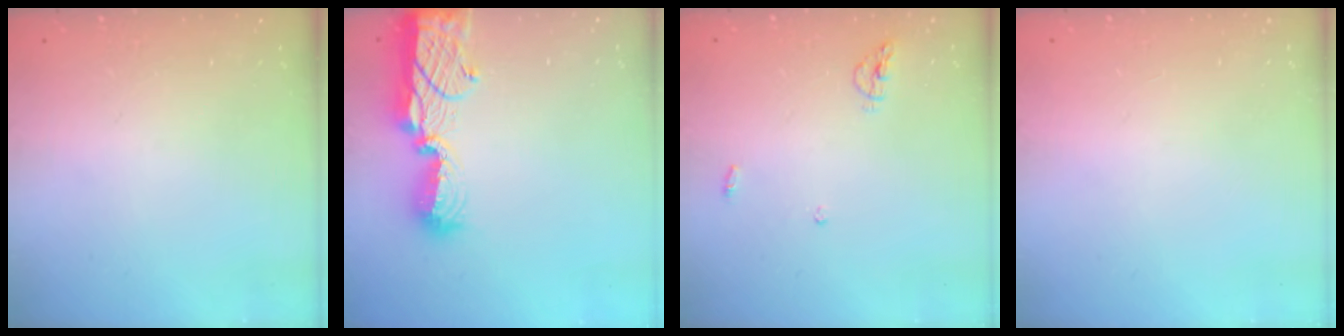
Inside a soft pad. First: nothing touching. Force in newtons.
{"total": 14.4, "press": 14.3, "slide": 1.7}
{"total": 5.0, "press": 4.9, "slide": 0.2}
{"total": 1.1, "press": 0.8, "slide": 0.7}